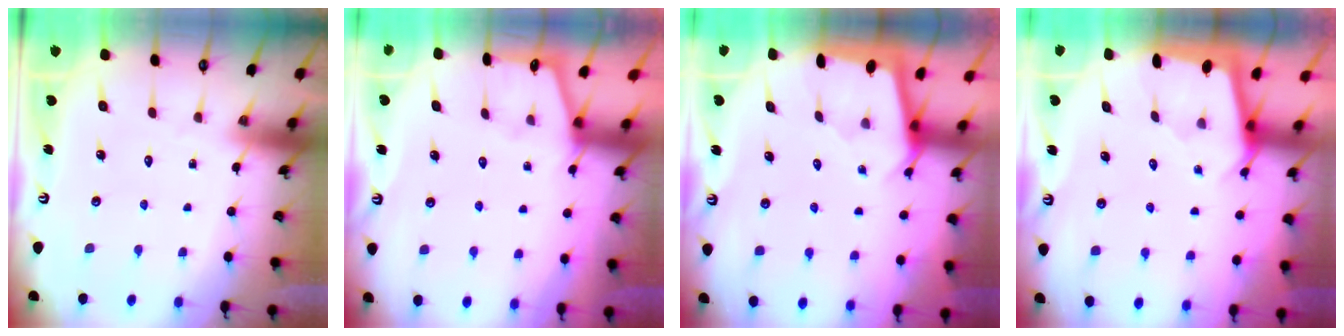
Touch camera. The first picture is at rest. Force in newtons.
{"total": 2.1, "press": 2.1, "slide": 0.3}
{"total": 2.1, "press": 2.1, "slide": 0.3}
{"total": 2.1, "press": 2.1, "slide": 0.3}